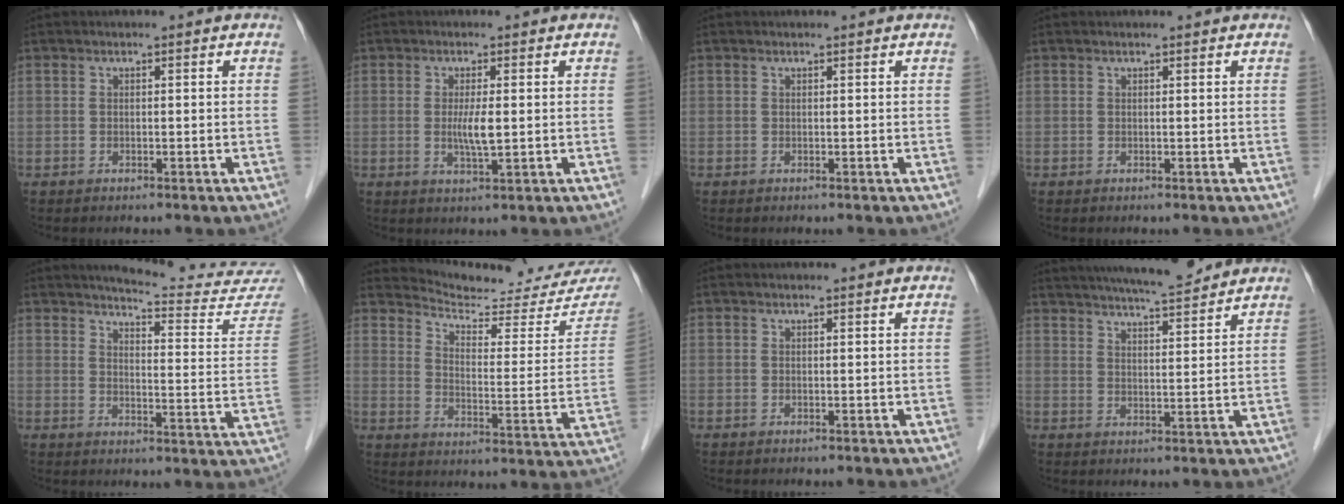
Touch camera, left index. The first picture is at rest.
{"total": 3.2, "force": [-0.1, 0.3, 3.2], "torque": [-0.065, -0.009, 0.000]}
{"total": 0.6, "force": [0.6, 0.1, 0.1], "torque": [-0.008, 0.004, 0.008]}
{"total": 1.0, "force": [0.9, 0.1, 0.2], "torque": [-0.008, 0.006, 0.011]}
{"total": 18.2, "force": [17.8, 0.4, 3.6], "torque": [-0.038, -0.120, 0.192]}
{"total": 18.7, "force": [18.2, 2.0, 4.1], "torque": [-0.057, -0.086, 0.224]}
{"total": 1.5, "force": [1.5, 0.2, 0.3], "torque": [-0.009, 0.007, 0.016]}
{"total": 12.0, "force": [10.9, 0.8, 5.0], "torque": [-0.085, 0.005, 0.158]}